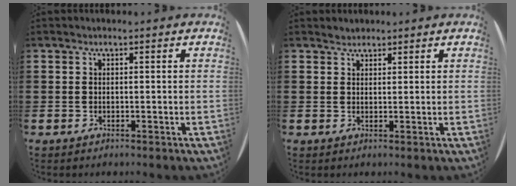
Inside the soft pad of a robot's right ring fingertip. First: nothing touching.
{"total": 1.1, "force": [1.0, 0.3, -0.2], "torque": [0.001, 0.002, 0.022]}